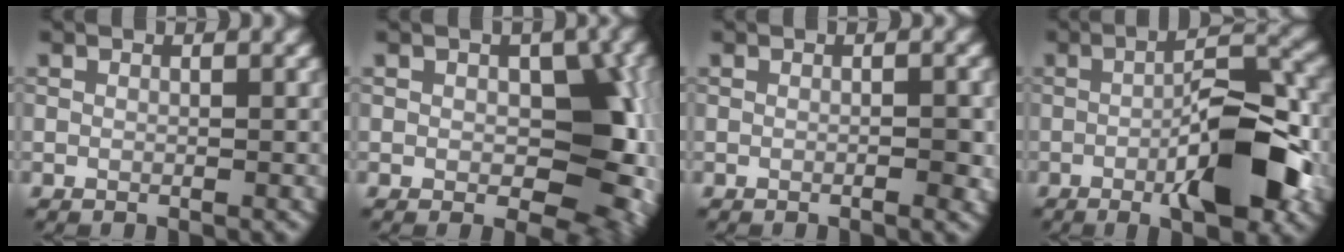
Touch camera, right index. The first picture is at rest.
{"total": 8.8, "force": [-0.3, 5.2, 7.1], "torque": [-0.084, -0.002, -0.002]}
{"total": 1.4, "force": [-0.5, 0.2, 1.2], "torque": [-0.019, 0.000, -0.007]}
{"total": 9.4, "force": [-3.0, 2.5, 8.5], "torque": [-0.125, 0.011, -0.052]}